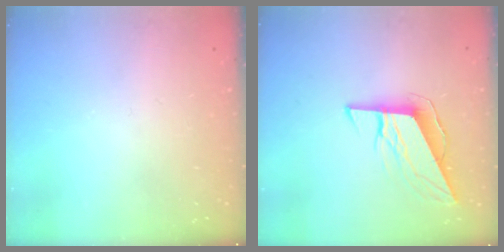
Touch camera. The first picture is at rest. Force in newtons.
{"total": 9.5, "press": 9.3, "slide": 1.9}